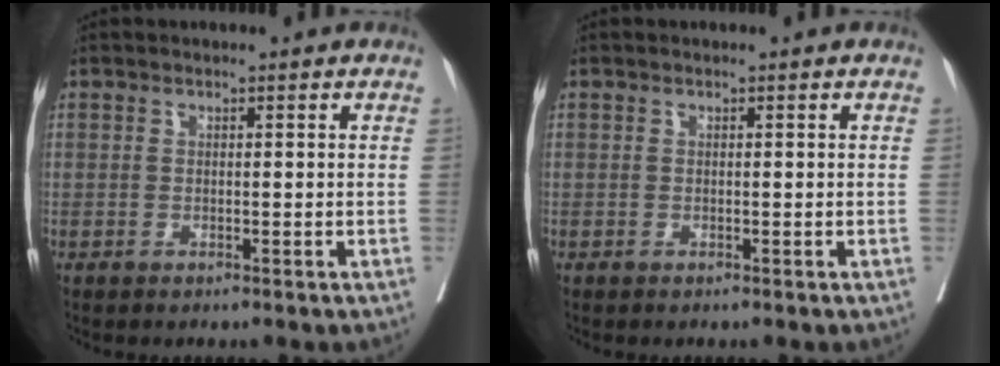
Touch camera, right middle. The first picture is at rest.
{"total": 0.0}